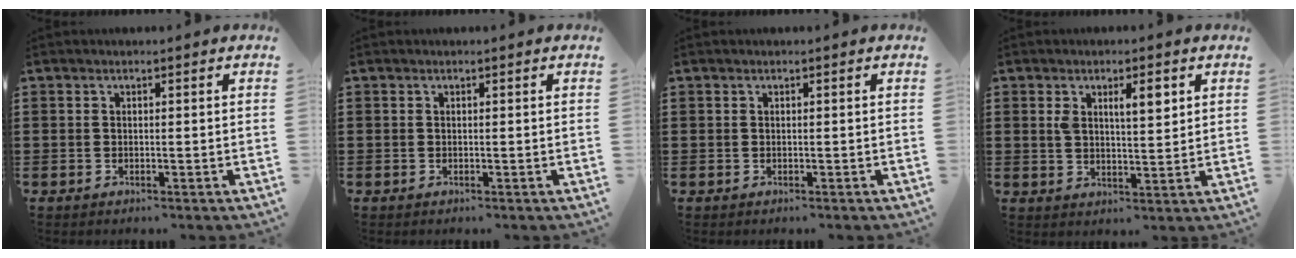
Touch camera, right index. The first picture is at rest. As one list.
[{"total": 0.0}, {"total": 0.0}, {"total": 4.4, "force": [1.8, 1.5, 3.7], "torque": [-0.061, 0.000, 0.026]}]